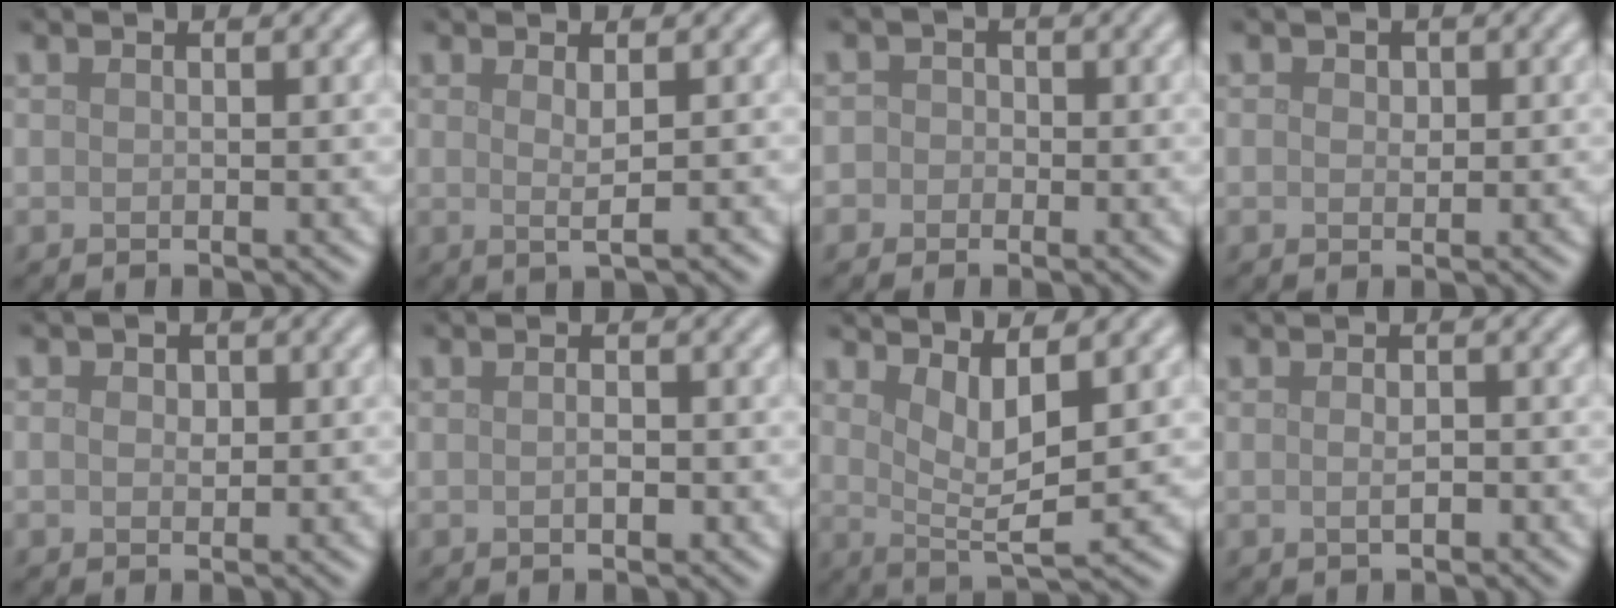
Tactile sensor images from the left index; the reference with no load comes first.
{"total": 1.8, "force": [0.2, 0.4, 1.8], "torque": [-0.028, -0.002, 0.001]}
{"total": 3.4, "force": [0.0, 3.2, 1.0], "torque": [0.017, 0.025, -0.035]}
{"total": 1.1, "force": [0.2, 0.8, 0.6], "torque": [-0.007, 0.000, 0.001]}
{"total": 1.8, "force": [0.3, 1.4, 1.1], "torque": [-0.012, 0.007, -0.005]}
{"total": 1.2, "force": [-0.2, 0.6, 1.0], "torque": [-0.018, 0.000, -0.002]}
{"total": 4.1, "force": [1.5, 1.0, 3.7], "torque": [-0.067, -0.011, 0.030]}
{"total": 1.4, "force": [-0.3, 0.7, 1.2], "torque": [-0.024, 0.000, -0.006]}